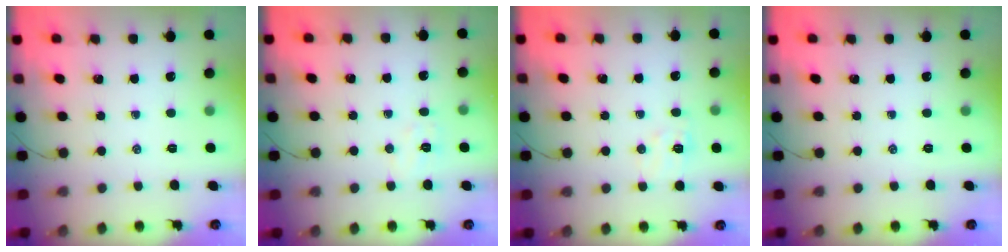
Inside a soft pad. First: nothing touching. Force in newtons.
{"total": 5.3, "press": 5.2, "slide": 1.1}
{"total": 7.1, "press": 6.9, "slide": 1.5}
{"total": 0.0}